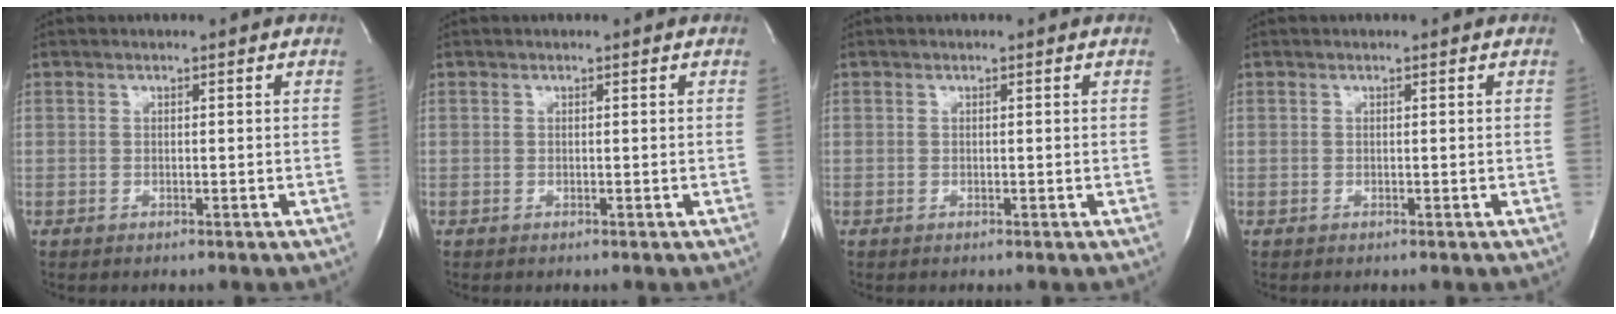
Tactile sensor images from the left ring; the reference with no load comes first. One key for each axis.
{"total": 0.0}
{"total": 0.0}
{"total": 0.0}